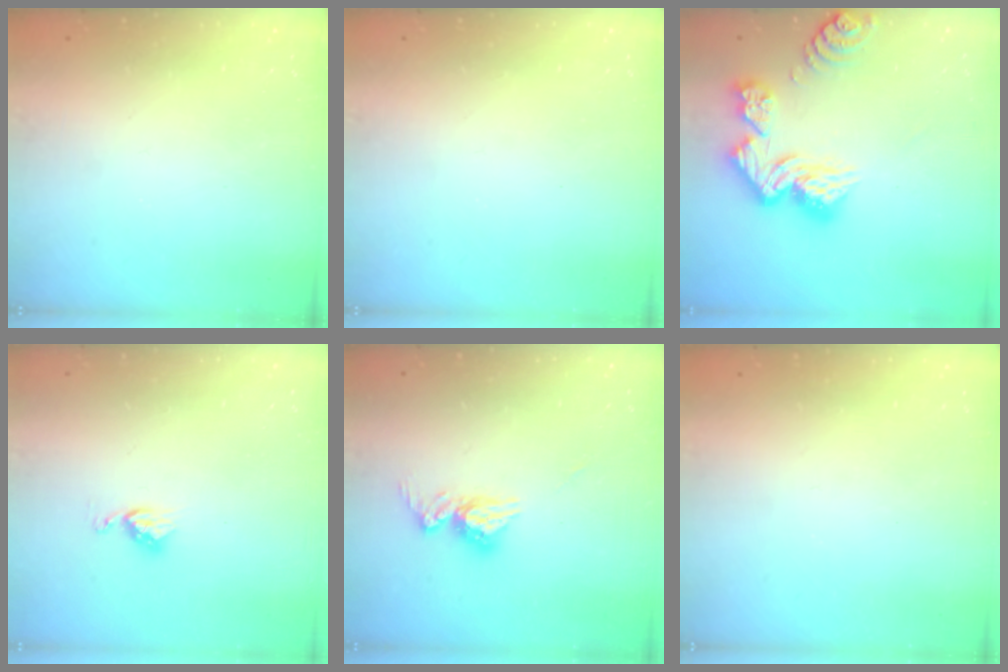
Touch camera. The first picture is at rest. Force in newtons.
{"total": 0.0}
{"total": 13.6, "press": 13.5, "slide": 1.6}
{"total": 3.5, "press": 3.5, "slide": 0.5}
{"total": 9.4, "press": 9.4, "slide": 0.8}
{"total": 0.0}